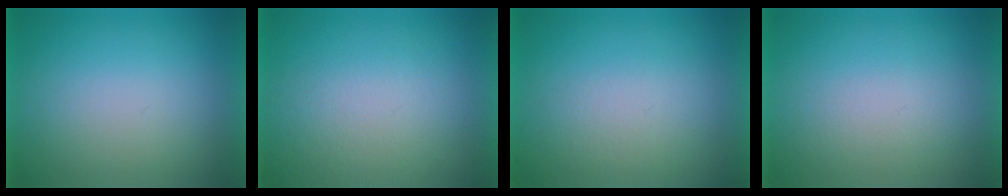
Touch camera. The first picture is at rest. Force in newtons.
{"total": 4.5}
{"total": 3.5}
{"total": 1.4}